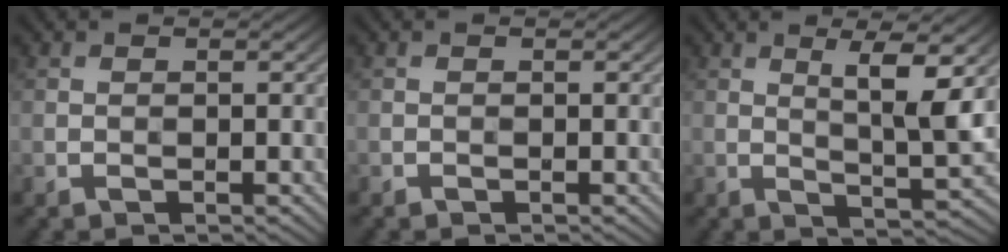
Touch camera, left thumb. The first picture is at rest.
{"total": 0.0}
{"total": 5.5, "force": [2.4, 0.4, 5.0], "torque": [-0.096, 0.001, 0.051]}